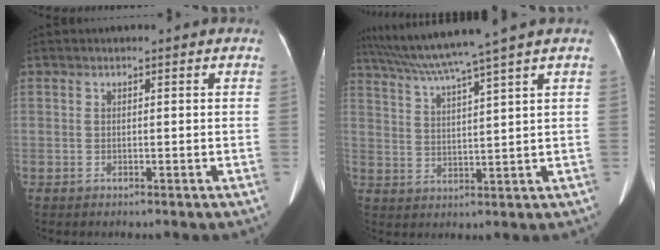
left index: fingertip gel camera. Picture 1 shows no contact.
{"total": 10.4, "force": [8.5, -2.5, 5.5], "torque": [-0.096, 0.009, 0.145]}